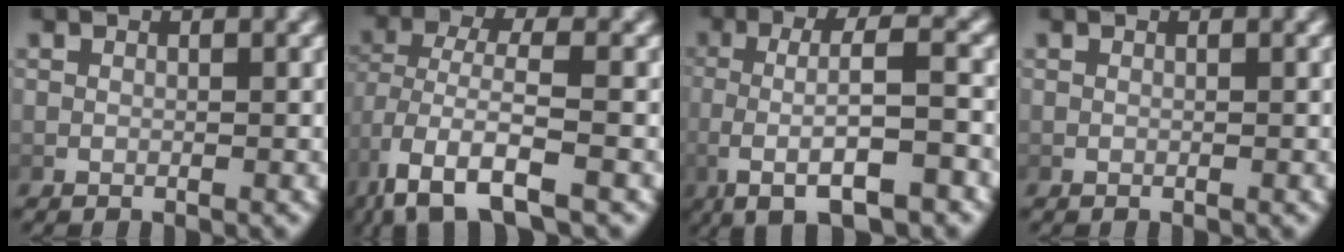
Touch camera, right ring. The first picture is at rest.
{"total": 5.5, "force": [-3.0, 2.4, 4.1], "torque": [-0.104, -0.037, -0.024]}
{"total": 5.9, "force": [-1.1, 2.0, 5.5], "torque": [-0.109, -0.002, -0.011]}
{"total": 0.0}